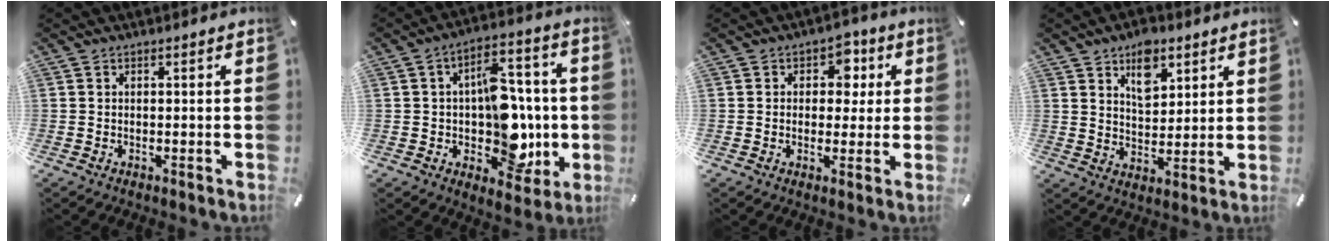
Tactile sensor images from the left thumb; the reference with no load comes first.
{"total": 16.2, "force": [-1.2, 11.3, 11.5], "torque": [-0.135, 0.002, -0.012]}
{"total": 6.5, "force": [1.3, 5.4, 3.3], "torque": [-0.028, 0.001, 0.014]}
{"total": 8.8, "force": [5.3, 5.3, 4.6], "torque": [-0.059, -0.020, 0.090]}